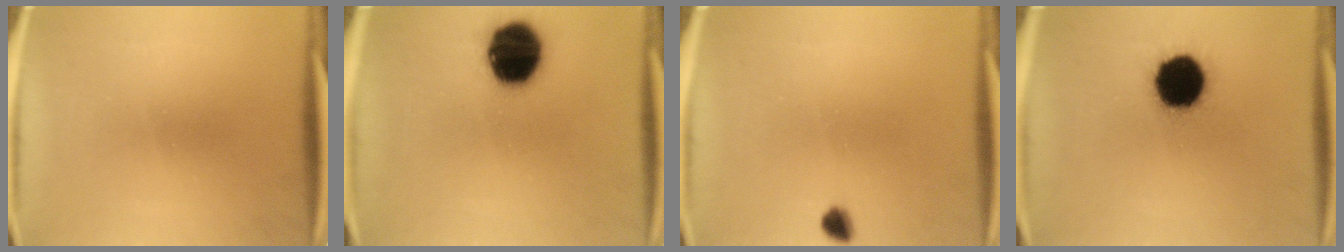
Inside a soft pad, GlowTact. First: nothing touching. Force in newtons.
{"total": 17.7}
{"total": 2.4}
{"total": 18.2}